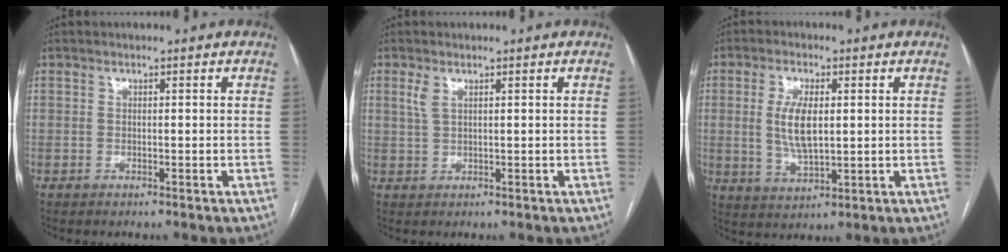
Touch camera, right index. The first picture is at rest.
{"total": 1.9, "force": [1.2, 0.7, 1.4], "torque": [-0.043, 0.011, 0.030]}
{"total": 7.0, "force": [0.9, 2.5, 6.5], "torque": [-0.135, 0.000, 0.021]}